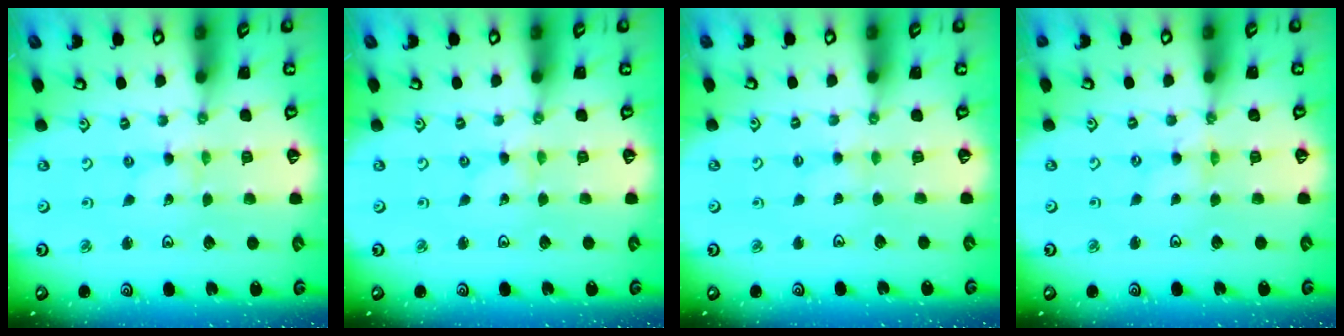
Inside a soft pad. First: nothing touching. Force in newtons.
{"total": 0.0}
{"total": 1.5, "press": 1.5, "slide": 0.3}
{"total": 1.1, "press": 1.1, "slide": 0.2}